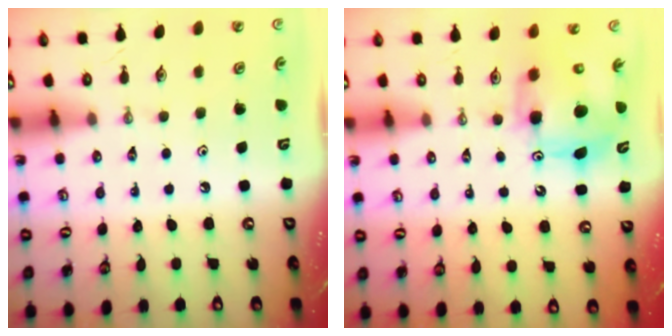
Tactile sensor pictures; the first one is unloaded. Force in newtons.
{"total": 9.3, "press": 9.3, "slide": 0.3}